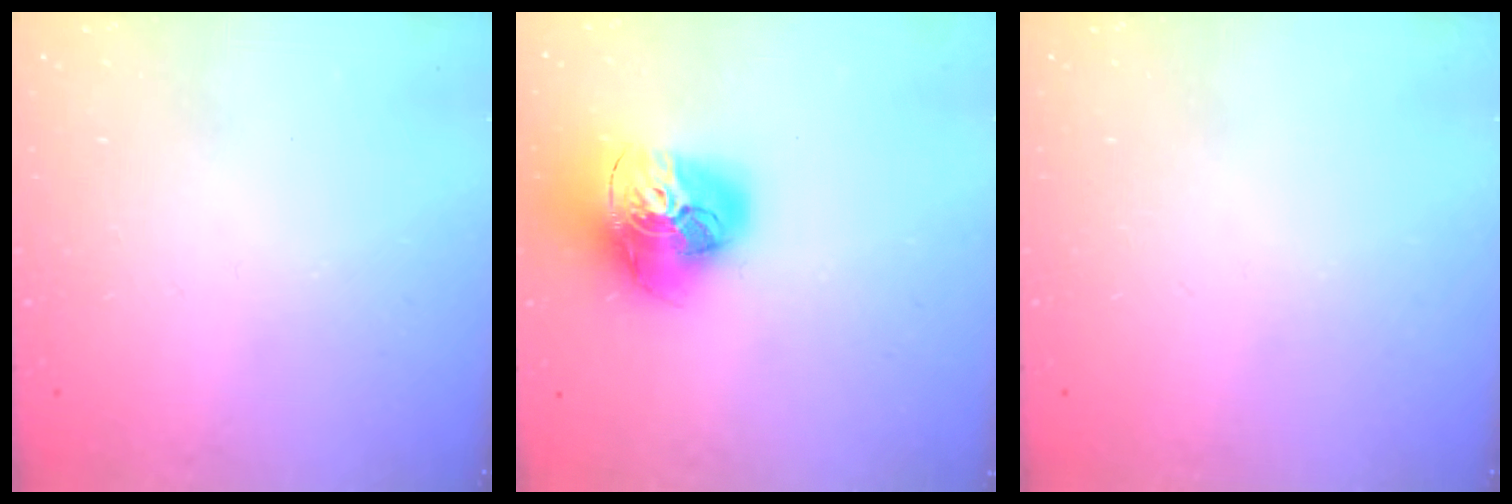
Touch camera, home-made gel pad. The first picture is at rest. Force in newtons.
{"total": 21.0, "press": 20.9, "slide": 2.1}
{"total": 0.0}